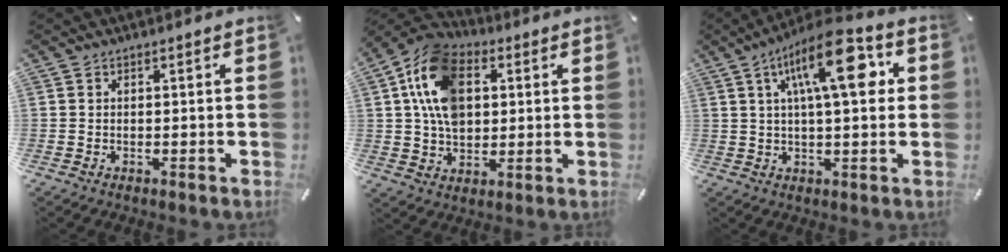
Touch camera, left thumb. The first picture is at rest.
{"total": 15.2, "force": [3.1, 11.3, 9.7], "torque": [-0.201, 0.005, 0.055]}
{"total": 16.8, "force": [5.5, 6.0, 14.7], "torque": [-0.228, -0.007, 0.085]}